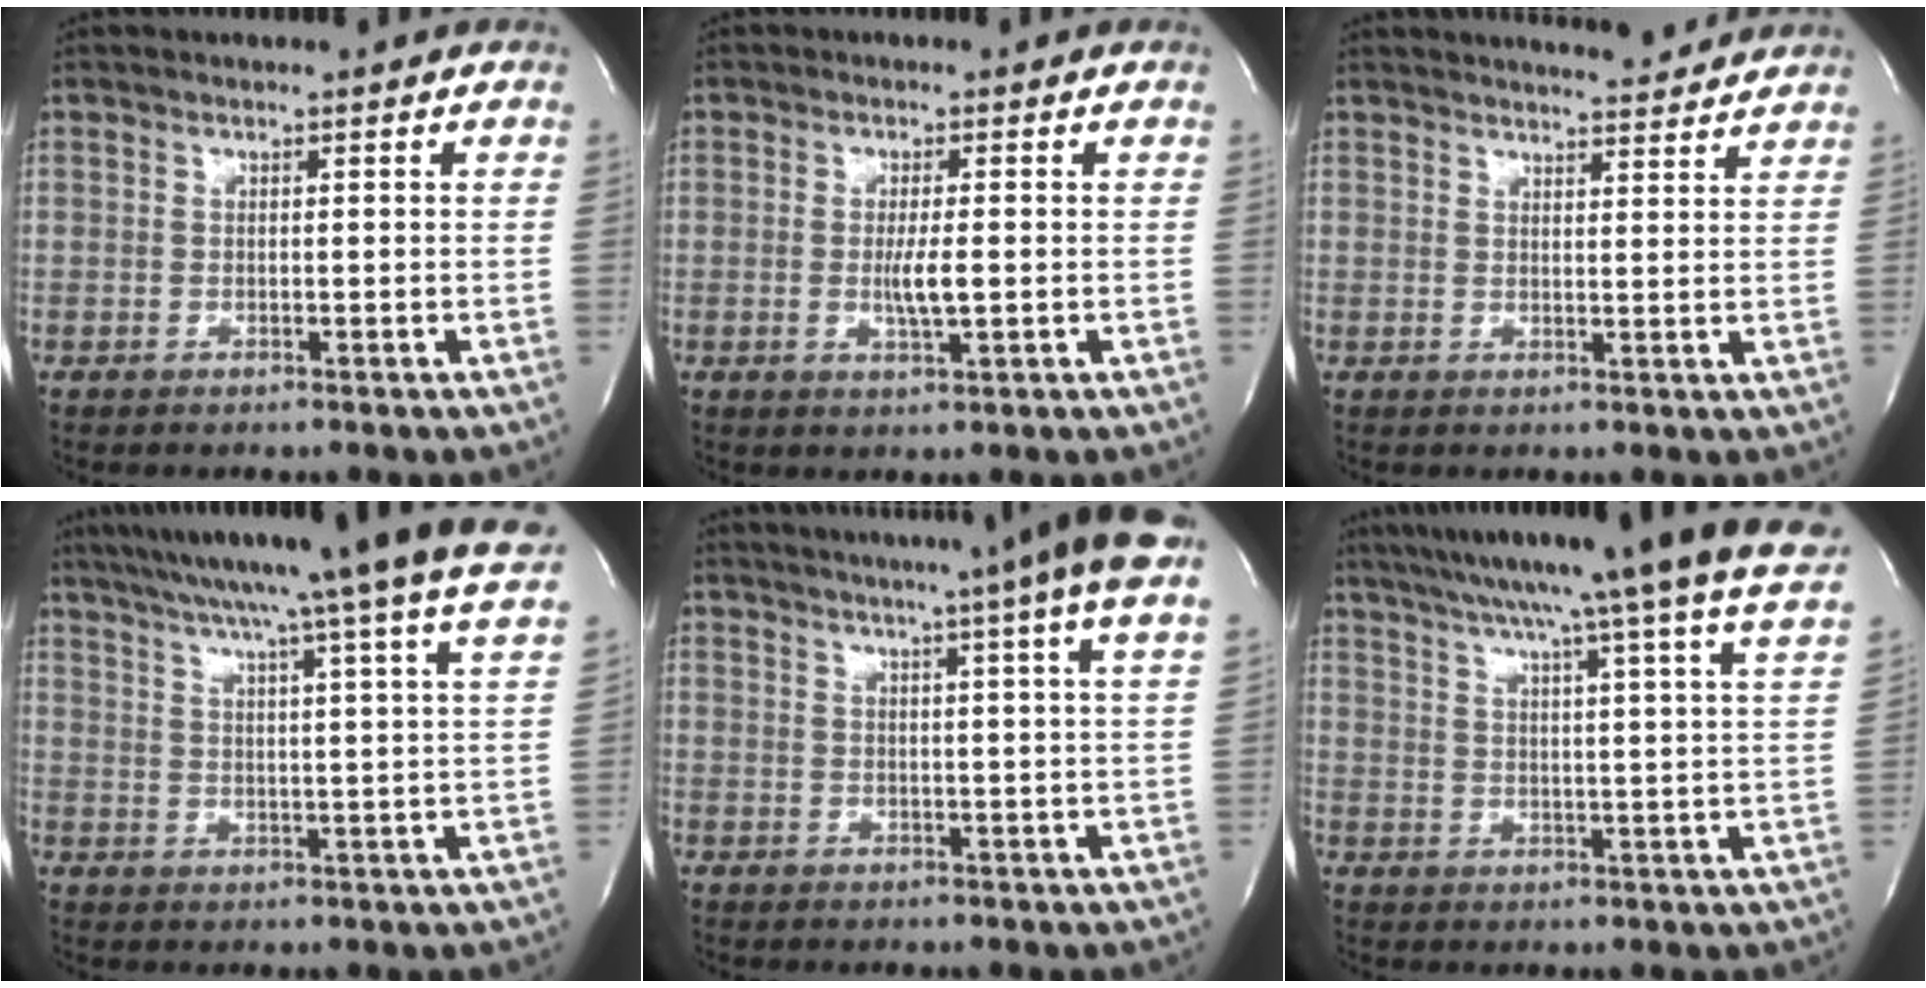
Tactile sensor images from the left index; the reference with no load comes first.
{"total": 3.5, "force": [-0.5, 0.2, 3.5], "torque": [-0.067, -0.007, -0.005]}
{"total": 11.4, "force": [10.8, 1.3, 3.6], "torque": [-0.051, -0.001, 0.133]}
{"total": 24.1, "force": [20.5, -1.7, 12.6], "torque": [-0.216, -0.023, 0.271]}
{"total": 17.7, "force": [13.7, -1.5, 11.1], "torque": [-0.176, -0.002, 0.165]}
{"total": 26.0, "force": [22.4, -1.7, 13.1], "torque": [-0.223, -0.032, 0.292]}